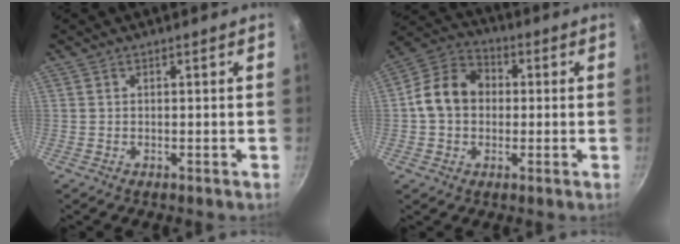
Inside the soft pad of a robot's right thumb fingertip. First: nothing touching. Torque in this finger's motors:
{"motor_torque": [0.72, 2.51, 1.00, -0.79, 0.08]}